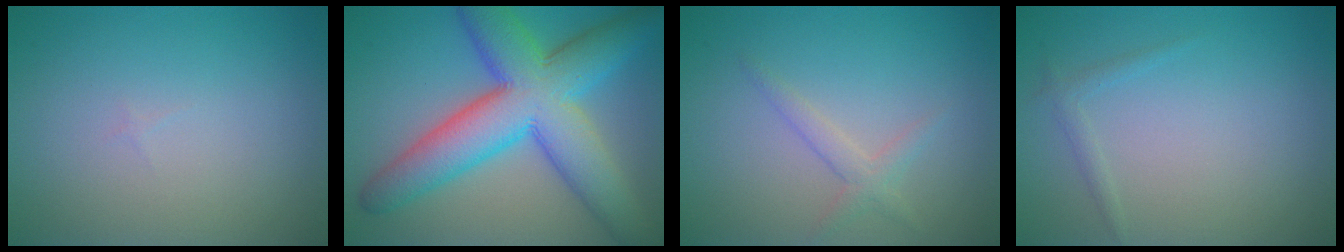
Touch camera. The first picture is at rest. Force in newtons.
{"total": 11.3, "press": 11.3, "slide": 0.3}
{"total": 1.6, "press": 1.6, "slide": 0.1}
{"total": 0.9, "press": 0.9, "slide": 0.1}